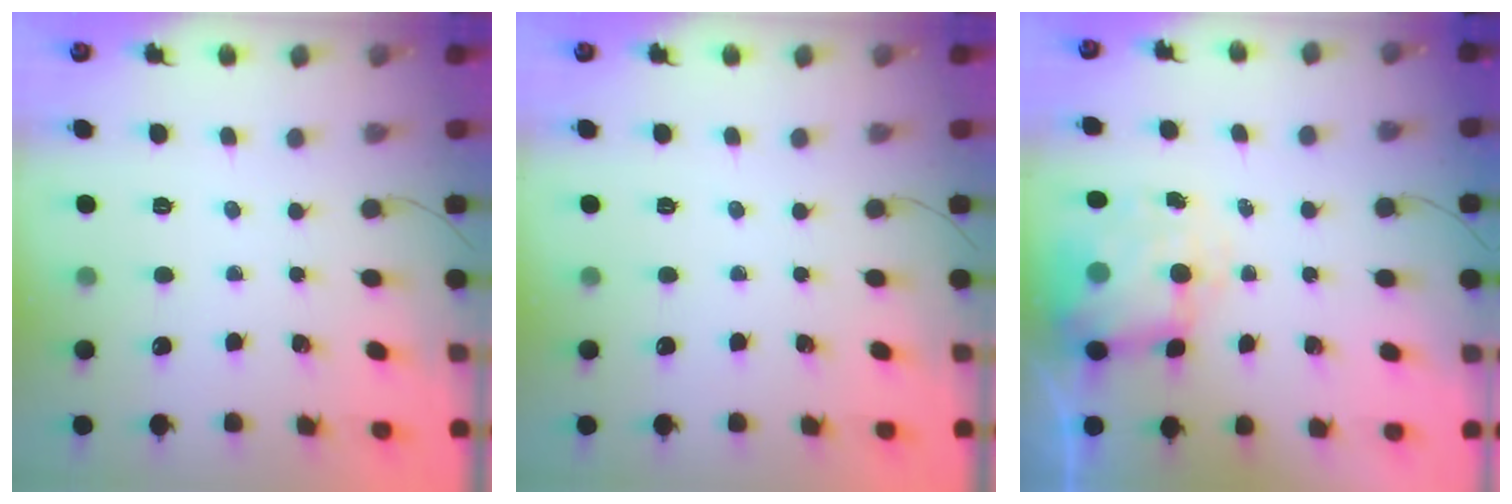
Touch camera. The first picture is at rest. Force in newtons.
{"total": 0.0}
{"total": 6.0, "press": 5.9, "slide": 0.8}